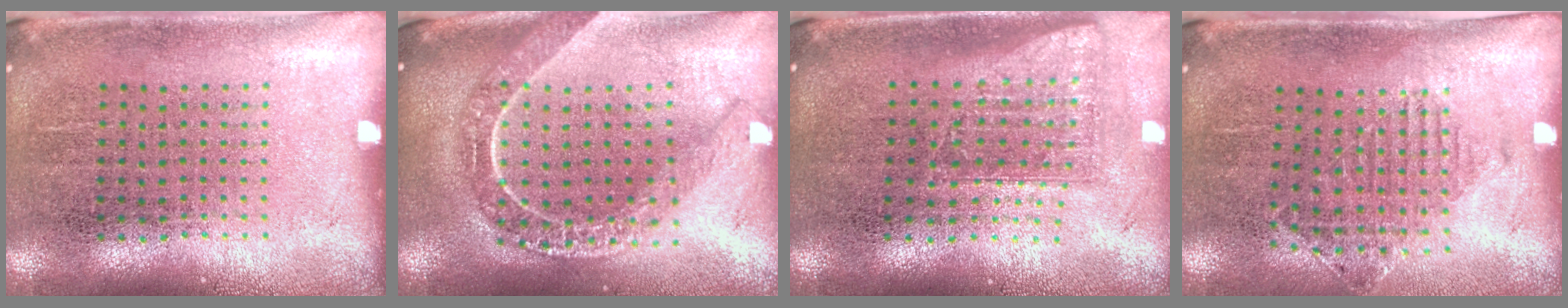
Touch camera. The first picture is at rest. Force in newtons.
{"total": 2.1, "press": 1.8, "slide": 1.0}
{"total": 1.6, "press": 1.3, "slide": 1.0}
{"total": 1.2, "press": 1.1, "slide": 0.5}